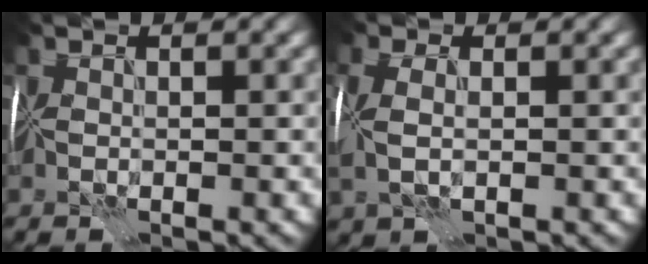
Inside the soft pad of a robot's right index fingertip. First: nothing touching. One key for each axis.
{"total": 3.9, "fx": 0.3, "fy": 2.5, "fz": 3.0, "tx": -0.068, "ty": 0.012, "tz": 0.012}